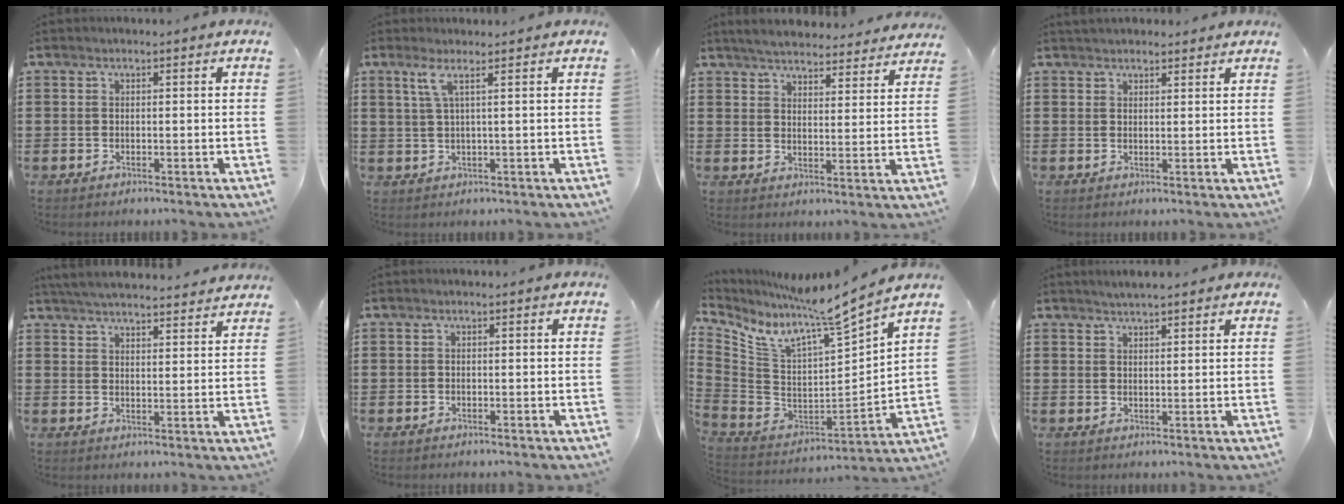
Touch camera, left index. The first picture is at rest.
{"total": 2.6, "force": [1.2, -0.3, 2.3], "torque": [-0.051, -0.005, 0.020]}
{"total": 5.0, "force": [4.9, 0.2, 0.9], "torque": [-0.037, -0.024, 0.086]}
{"total": 2.0, "force": [2.0, 0.4, 0.2], "torque": [-0.009, 0.003, 0.038]}
{"total": 4.6, "force": [4.5, -0.4, 0.8], "torque": [-0.030, -0.022, 0.082]}
{"total": 0.0}
{"total": 7.5, "force": [6.5, 0.0, 3.9], "torque": [-0.108, -0.074, 0.098]}
{"total": 2.3, "force": [2.2, 0.3, 0.6], "torque": [-0.018, 0.002, 0.041]}